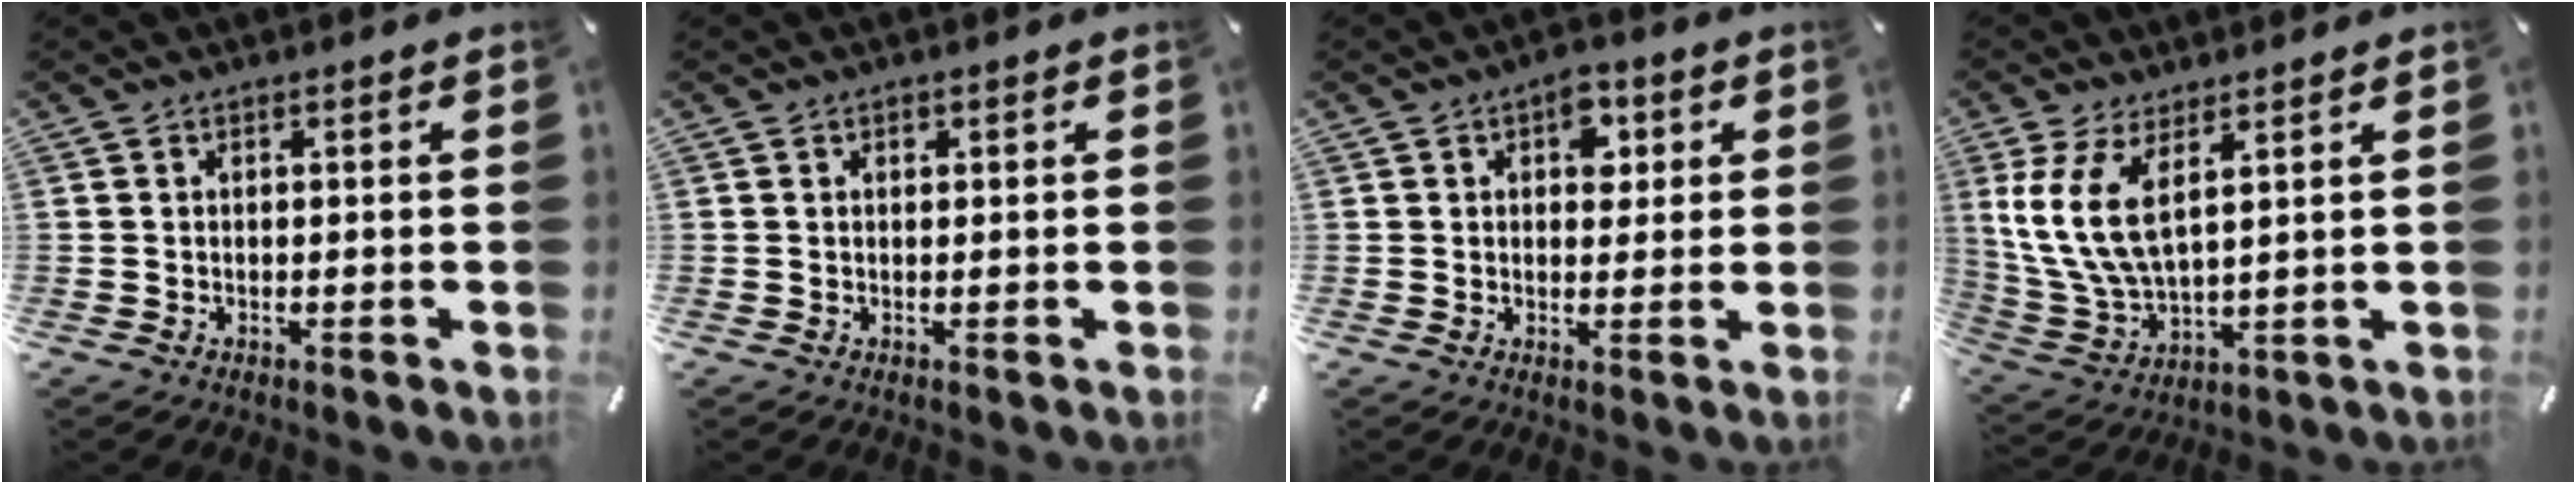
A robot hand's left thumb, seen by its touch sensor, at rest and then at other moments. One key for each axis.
{"total": 0.7, "fx": 0.3, "fy": 0.6, "fz": 0.2, "tx": 0.003, "ty": -0.001, "tz": 0.003}
{"total": 5.8, "fx": 2.1, "fy": 4.0, "fz": 3.7, "tx": -0.029, "ty": -0.006, "tz": 0.027}
{"total": 10.8, "fx": 4.5, "fy": 5.0, "fz": 8.5, "tx": -0.202, "ty": -0.018, "tz": 0.086}